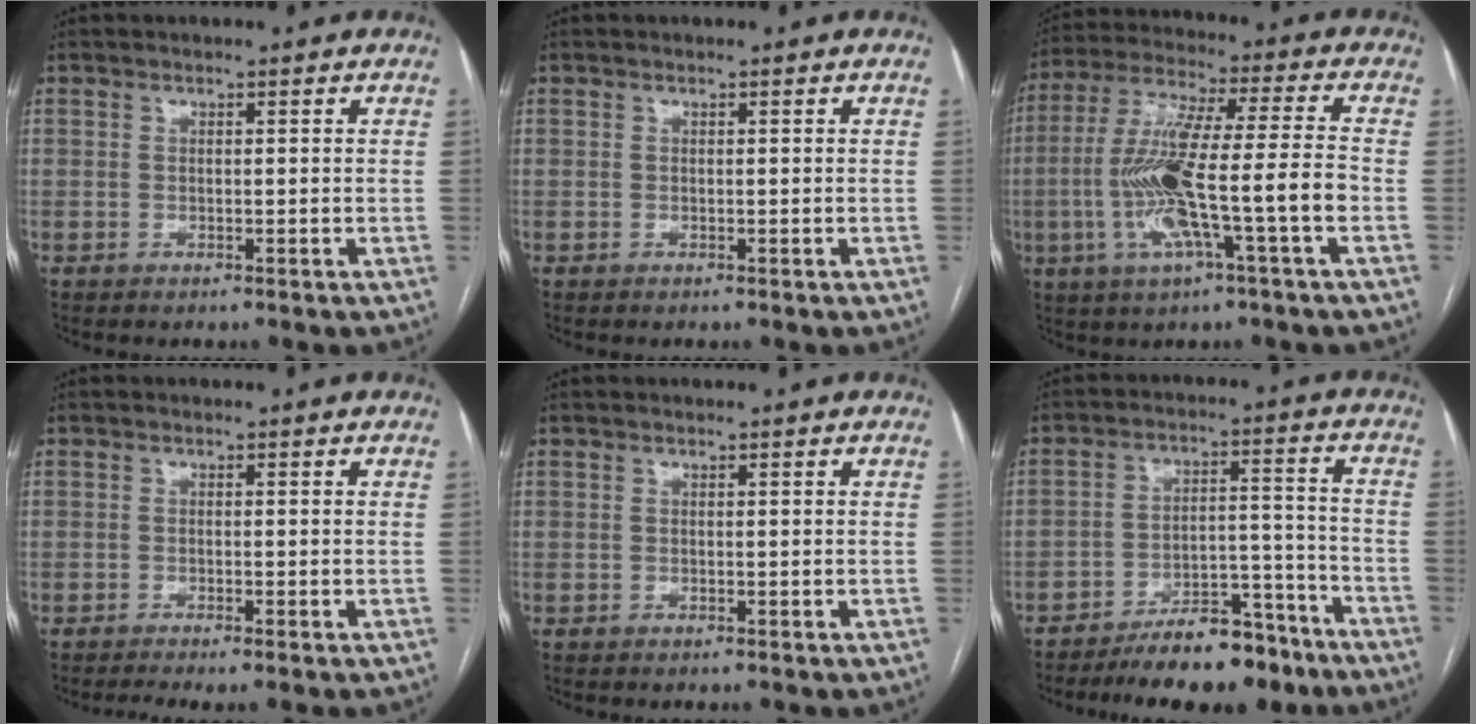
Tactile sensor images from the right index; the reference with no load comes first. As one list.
[{"total": 0.0}, {"total": 14.9, "force": [-3.7, 0.3, 14.4], "torque": [-0.287, 0.007, -0.068]}, {"total": 3.0, "force": [-2.2, -0.1, 2.1], "torque": [-0.030, -0.007, -0.035]}, {"total": 0.0}, {"total": 12.5, "force": [-10.1, 4.1, 6.2], "torque": [-0.079, 0.030, -0.158]}]